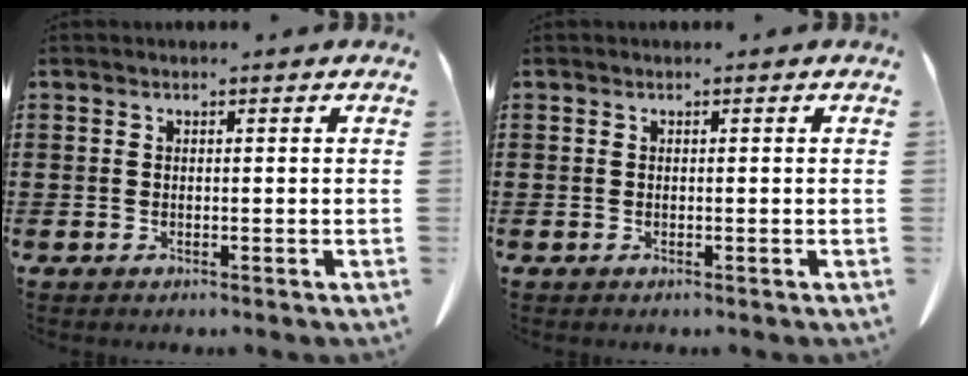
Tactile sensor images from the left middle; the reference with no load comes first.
{"total": 0.0}